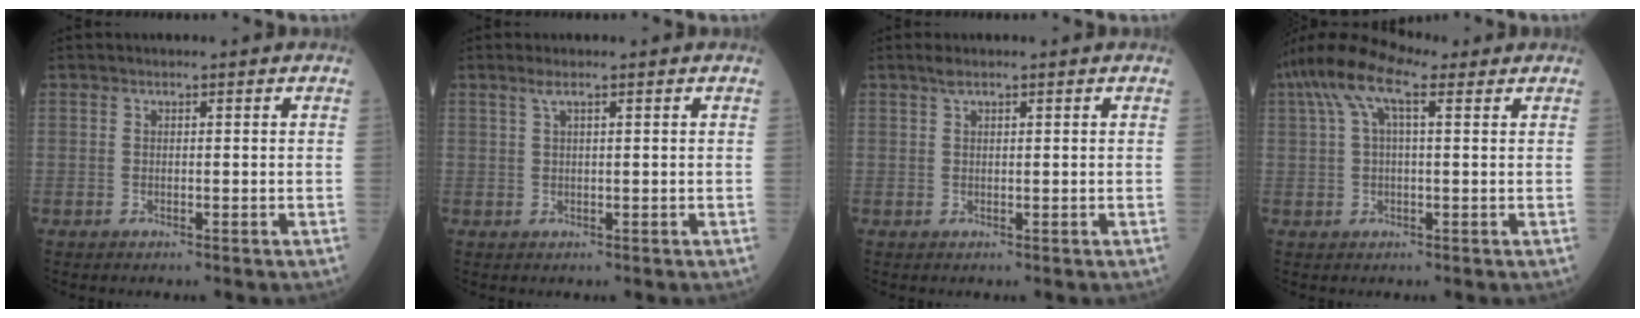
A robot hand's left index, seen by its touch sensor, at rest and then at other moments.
{"total": 1.8, "force": [1.2, 0.1, 1.3], "torque": [-0.036, 0.009, 0.026]}
{"total": 1.5, "force": [1.2, 0.3, 1.0], "torque": [-0.026, 0.011, 0.025]}
{"total": 9.2, "force": [4.9, 2.8, 7.2], "torque": [-0.157, 0.045, 0.091]}